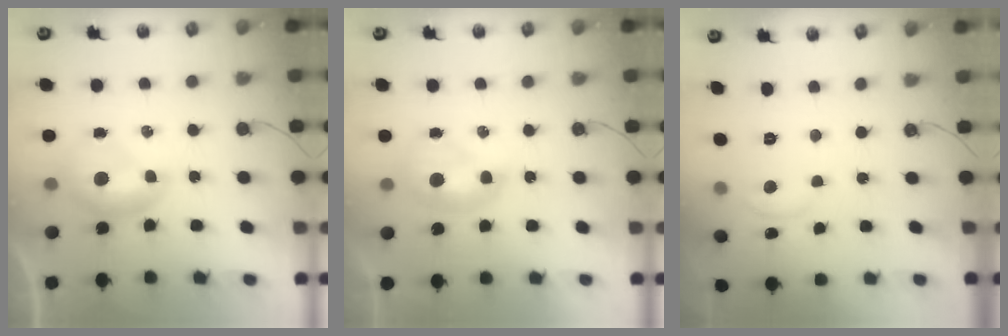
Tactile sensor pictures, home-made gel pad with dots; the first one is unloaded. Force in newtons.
{"total": 1.2, "press": 1.2, "slide": 0.3}
{"total": 1.8, "press": 1.8, "slide": 0.4}